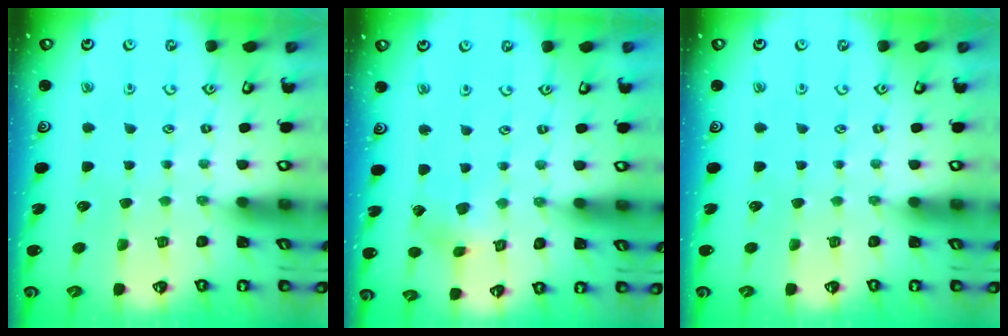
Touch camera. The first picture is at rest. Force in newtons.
{"total": 2.3, "press": 2.3, "slide": 0.2}
{"total": 0.0}